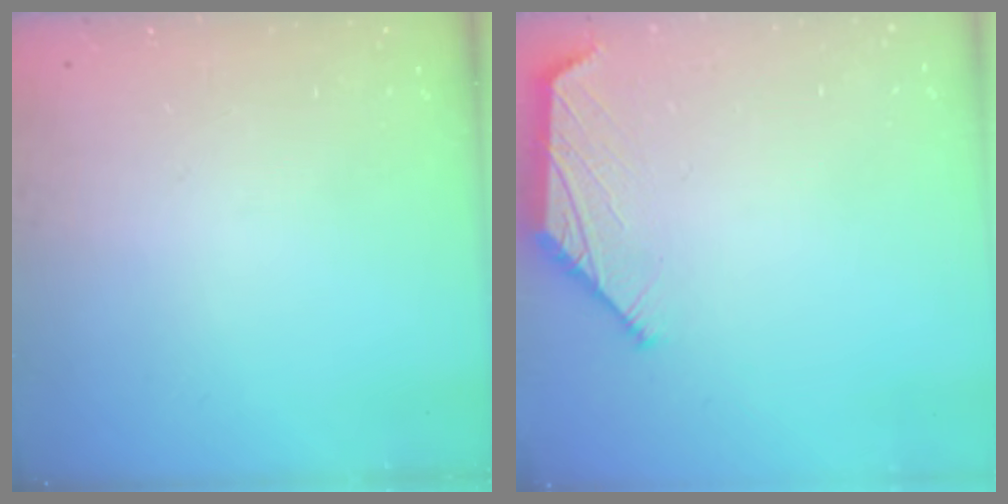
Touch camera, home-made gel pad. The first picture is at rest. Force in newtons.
{"total": 0.0}